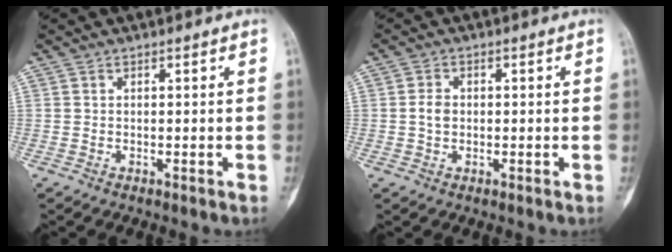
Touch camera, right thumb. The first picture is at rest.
{"total": 2.7, "force": [0.0, 2.0, 1.7], "torque": [-0.029, 0.005, -0.002]}